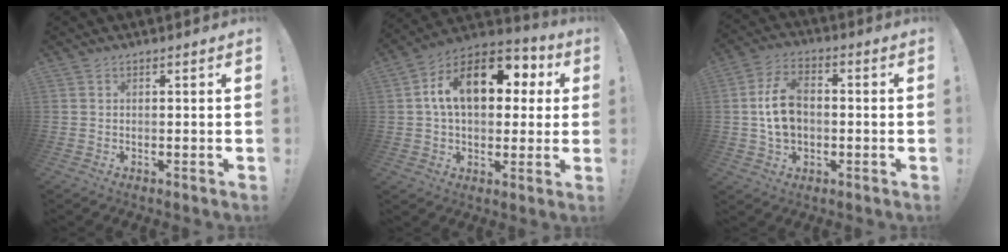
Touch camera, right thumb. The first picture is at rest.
{"total": 18.6, "force": [4.9, 11.1, 14.1], "torque": [-0.223, 0.001, 0.082]}
{"total": 10.9, "force": [-0.1, 7.7, 7.8], "torque": [-0.138, 0.009, 0.001]}